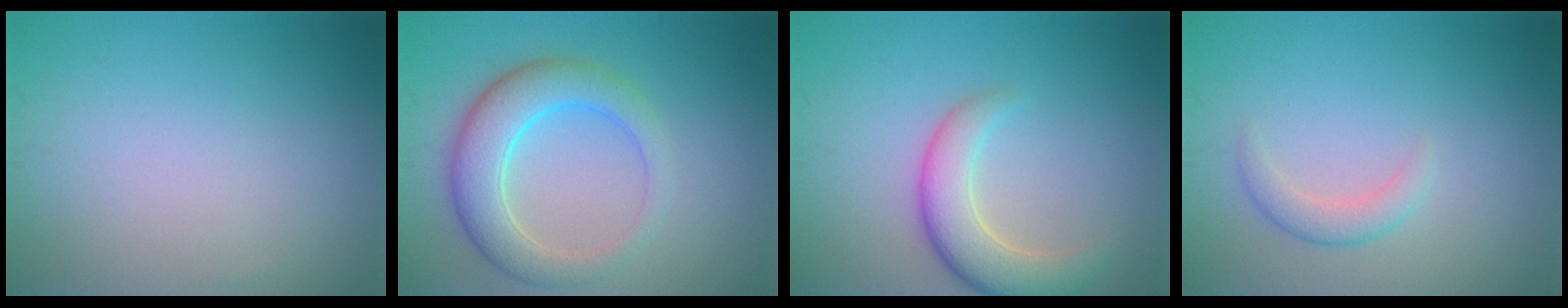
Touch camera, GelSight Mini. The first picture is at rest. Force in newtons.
{"total": 5.6, "press": 5.5, "slide": 0.3}
{"total": 4.9, "press": 4.8, "slide": 0.5}
{"total": 1.7, "press": 1.7, "slide": 0.1}